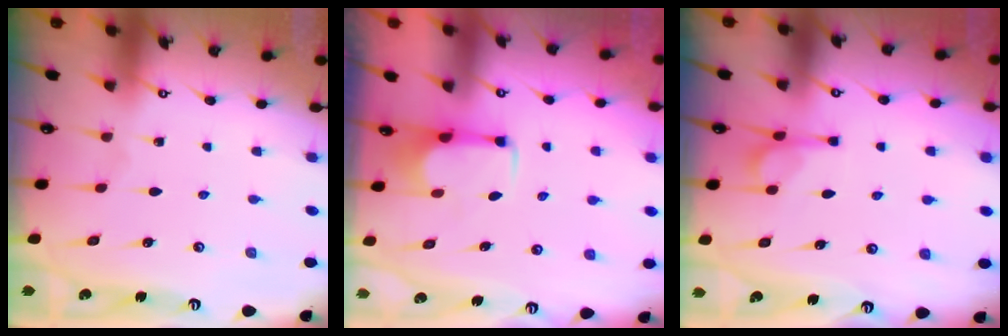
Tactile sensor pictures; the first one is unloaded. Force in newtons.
{"total": 2.8, "press": 2.7, "slide": 0.8}
{"total": 4.7, "press": 4.7, "slide": 0.7}